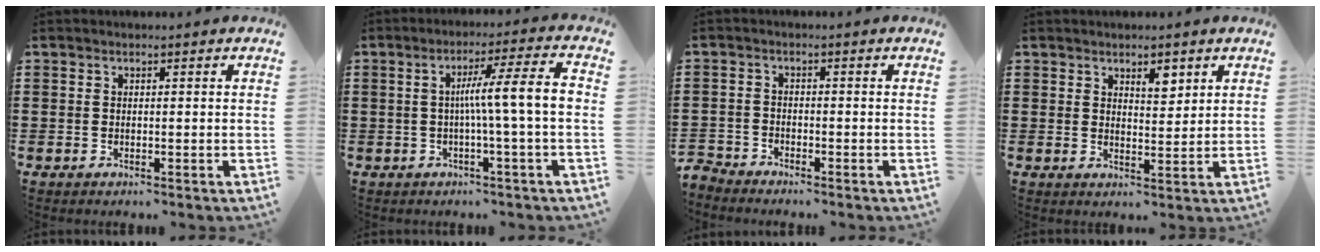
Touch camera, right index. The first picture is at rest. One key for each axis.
{"total": 7.9, "fx": -0.5, "fy": -0.4, "fz": 7.9, "tx": -0.143, "ty": -0.002, "tz": -0.018}
{"total": 2.6, "fx": -2.6, "fy": 0.3, "fz": -0.2, "tx": -0.011, "ty": -0.004, "tz": -0.059}
{"total": 3.5, "fx": 2.4, "fy": 1.6, "fz": 1.9, "tx": -0.026, "ty": 0.001, "tz": 0.040}